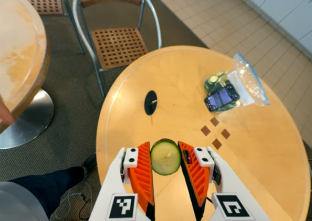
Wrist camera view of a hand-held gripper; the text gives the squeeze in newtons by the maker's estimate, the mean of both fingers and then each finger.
{"total": 6.1, "left": 6.0, "right": 6.2}